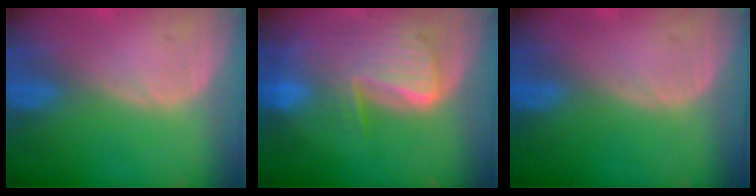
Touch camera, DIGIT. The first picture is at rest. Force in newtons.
{"total": 9.9, "press": 8.5, "slide": 5.1}
{"total": 0.0}